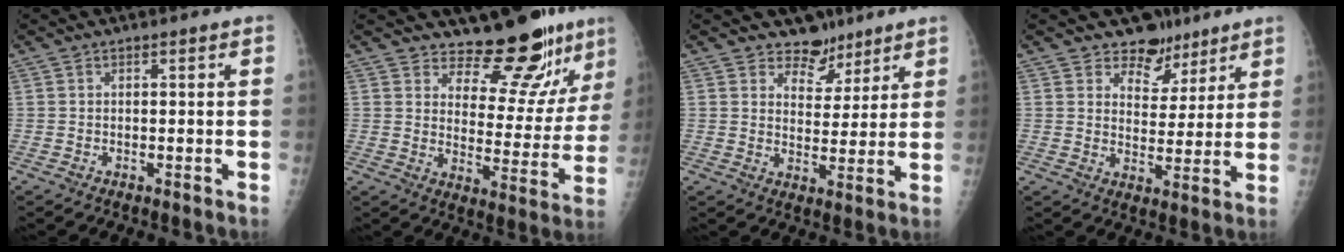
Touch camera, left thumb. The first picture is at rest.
{"total": 13.1, "force": [11.5, 4.1, 4.8], "torque": [-0.025, -0.109, 0.159]}
{"total": 6.3, "force": [5.0, 3.7, 0.5], "torque": [0.026, -0.038, 0.084]}
{"total": 7.7, "force": [5.8, 4.9, 0.9], "torque": [0.023, -0.038, 0.092]}